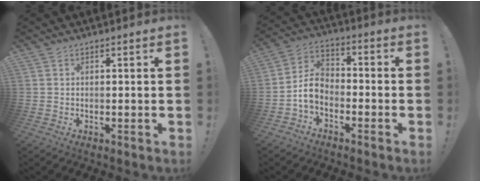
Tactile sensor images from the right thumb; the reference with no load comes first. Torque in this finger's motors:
{"motor_torque": [0.71, 0.61, 0.42, -0.52, 0.05]}